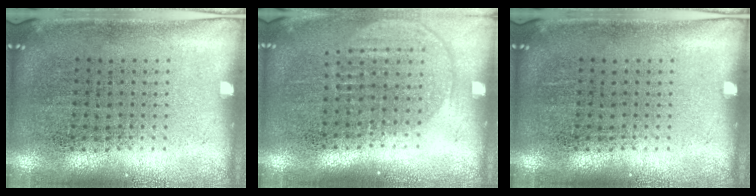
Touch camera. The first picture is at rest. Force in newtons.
{"total": 1.5, "press": 1.3, "slide": 0.7}
{"total": 0.0}